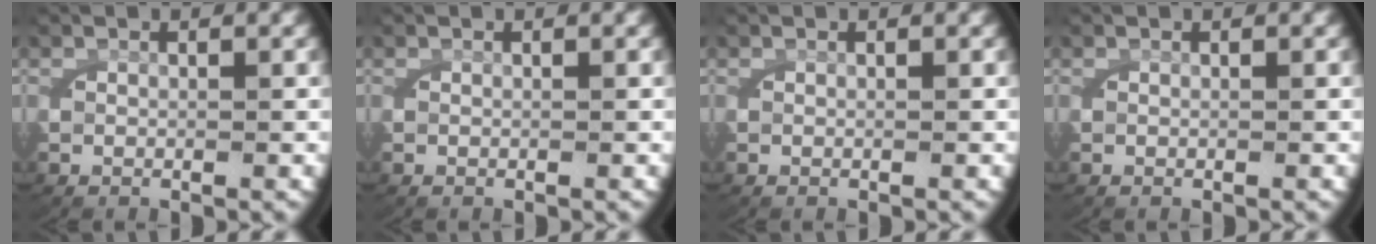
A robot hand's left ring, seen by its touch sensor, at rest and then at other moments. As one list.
[{"total": 0.0}, {"total": 0.0}, {"total": 0.0}]